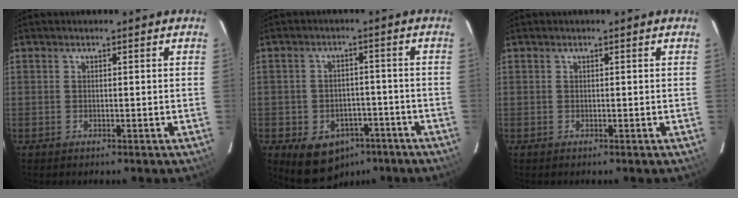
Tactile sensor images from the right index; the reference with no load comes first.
{"total": 10.2, "force": [-5.8, 7.6, 3.6], "torque": [-0.080, 0.020, -0.057]}
{"total": 0.0}